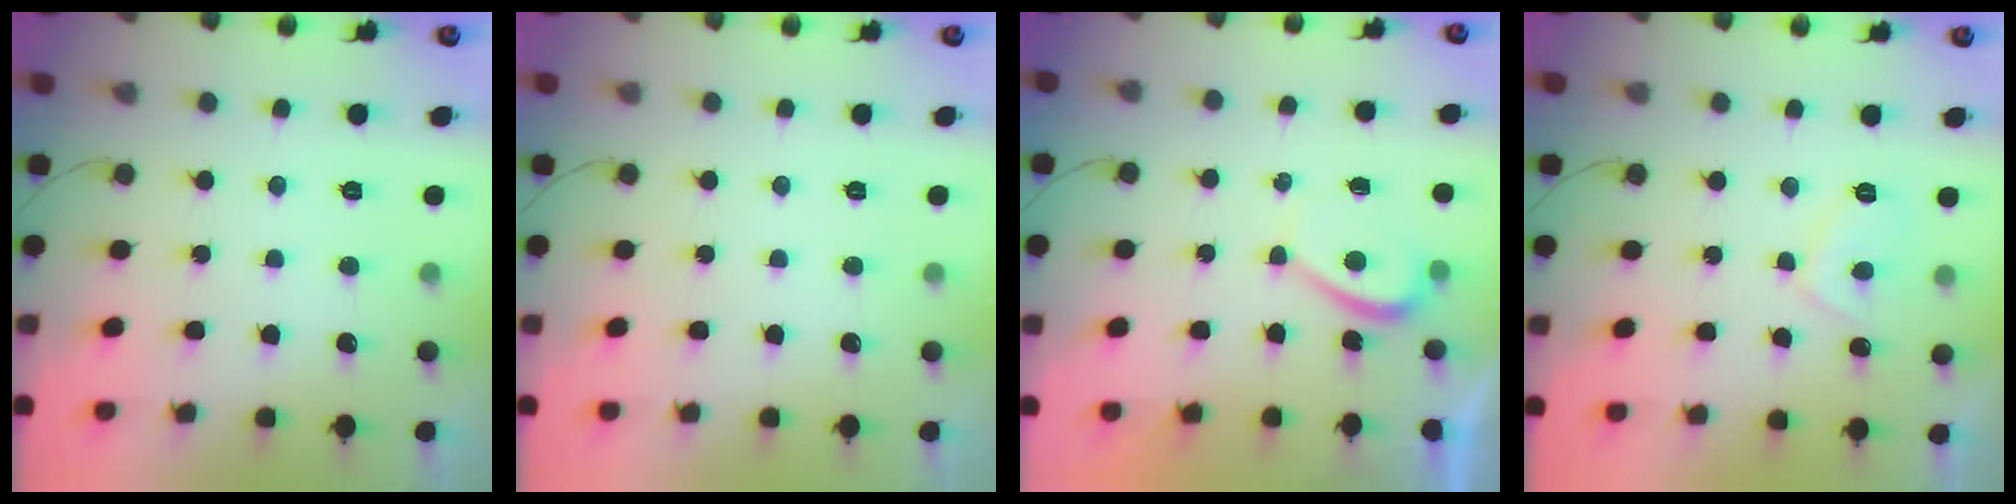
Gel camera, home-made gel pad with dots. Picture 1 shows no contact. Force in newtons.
{"total": 0.0}
{"total": 1.1, "press": 1.0, "slide": 0.6}
{"total": 4.3, "press": 4.2, "slide": 0.7}